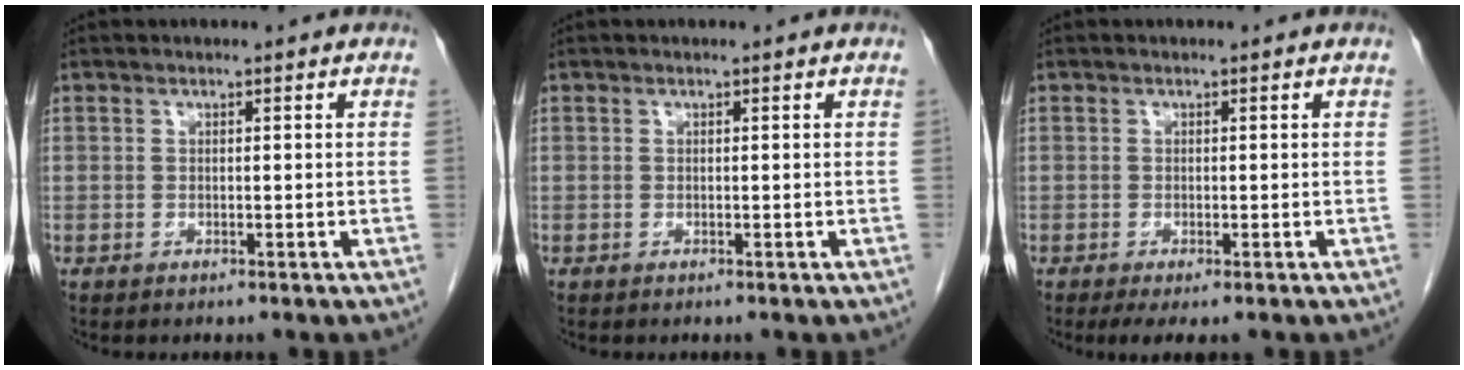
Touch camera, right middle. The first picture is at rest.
{"total": 0.0}
{"total": 2.7, "force": [-1.6, 0.5, 2.0], "torque": [-0.033, -0.011, -0.024]}